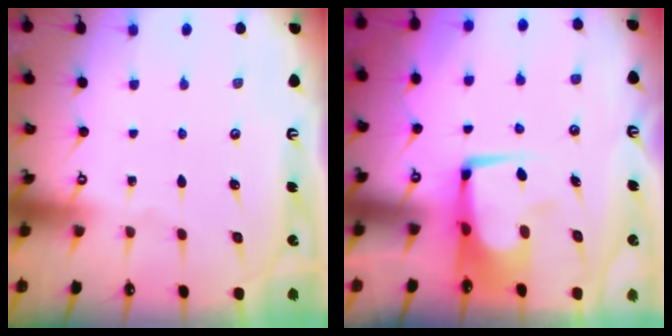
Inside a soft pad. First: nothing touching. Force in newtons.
{"total": 7.6, "press": 7.4, "slide": 1.6}